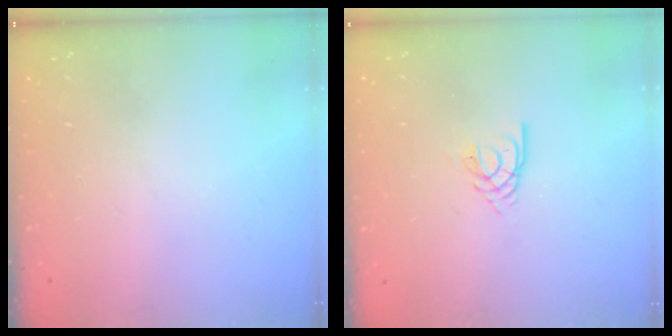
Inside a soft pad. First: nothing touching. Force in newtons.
{"total": 2.6, "press": 2.6, "slide": 0.3}